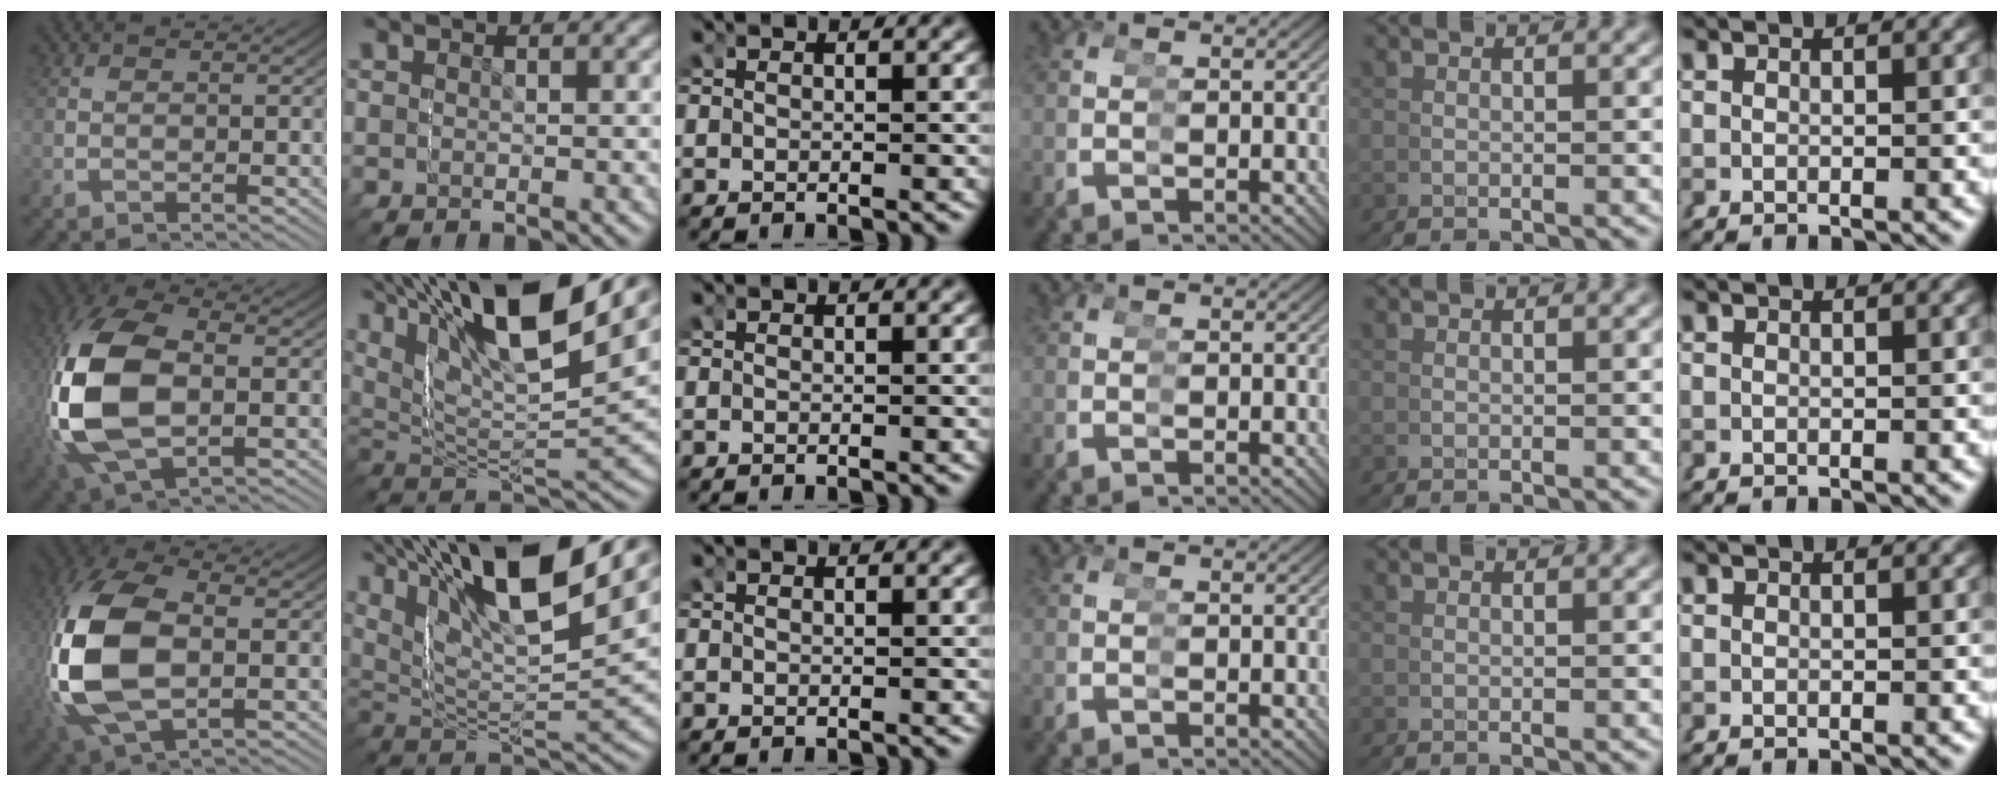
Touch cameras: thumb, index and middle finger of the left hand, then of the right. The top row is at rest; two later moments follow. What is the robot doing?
{"motion": "grasp_and_lifting", "object": "markers"}